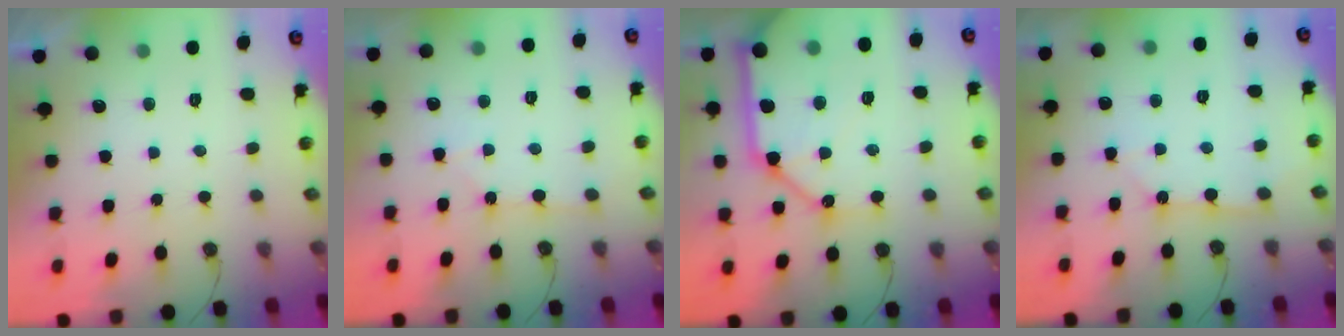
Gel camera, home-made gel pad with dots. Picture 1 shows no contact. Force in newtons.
{"total": 3.8, "press": 3.8, "slide": 0.5}
{"total": 23.9, "press": 23.6, "slide": 3.8}
{"total": 4.1, "press": 4.1, "slide": 0.3}